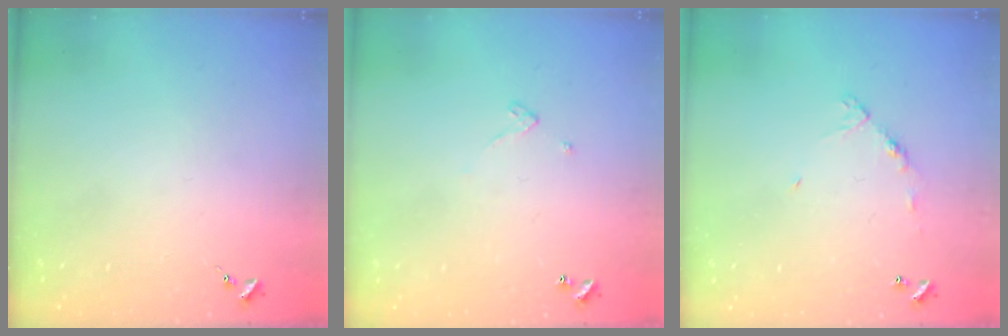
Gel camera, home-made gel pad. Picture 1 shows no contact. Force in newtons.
{"total": 3.4, "press": 3.4, "slide": 0.1}
{"total": 6.2, "press": 6.2, "slide": 0.4}